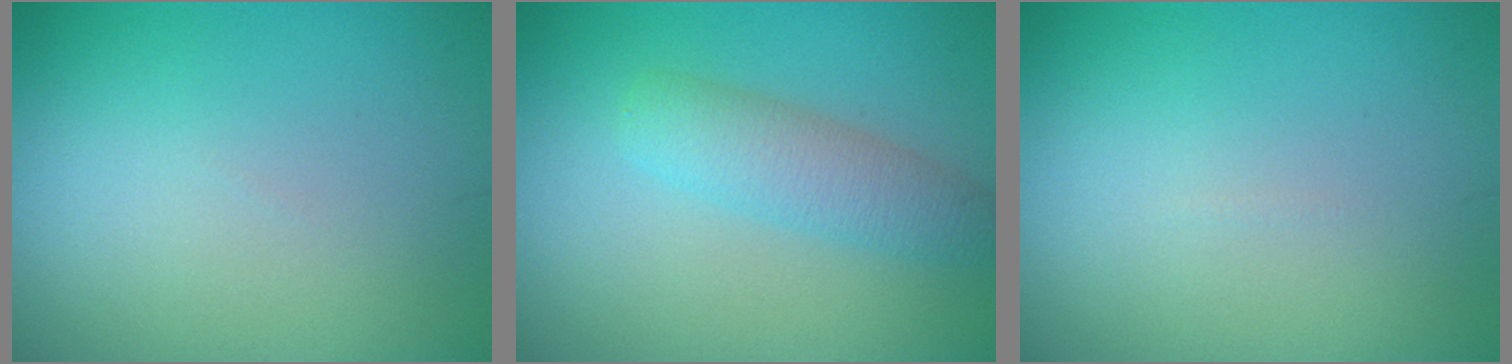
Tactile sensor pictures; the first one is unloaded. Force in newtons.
{"total": 3.4, "press": 3.4, "slide": 0.1}
{"total": 0.0}